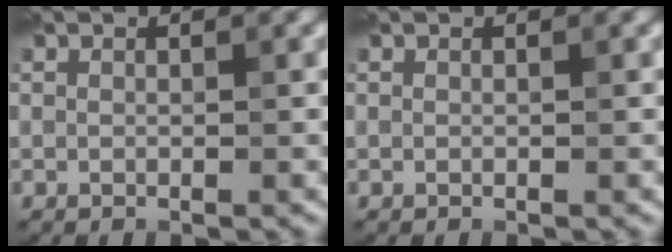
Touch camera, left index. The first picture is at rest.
{"total": 0.0}